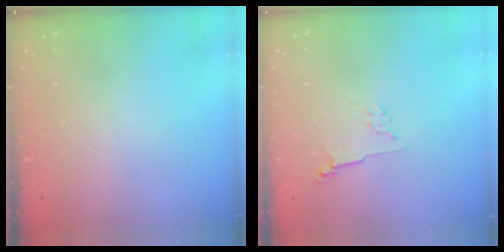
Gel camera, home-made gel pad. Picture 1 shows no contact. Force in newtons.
{"total": 2.8, "press": 2.7, "slide": 0.6}